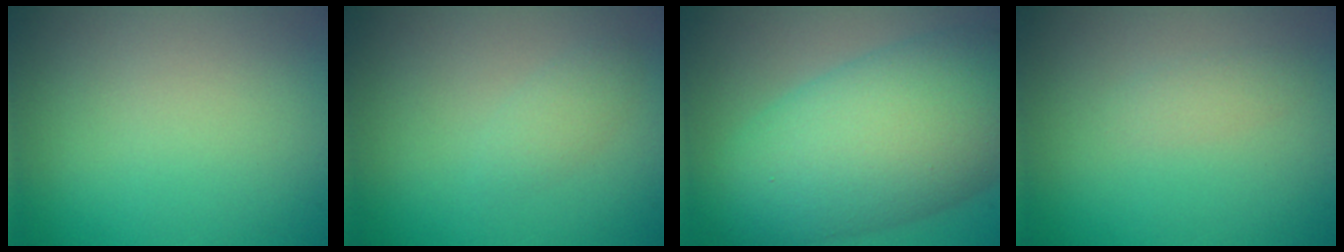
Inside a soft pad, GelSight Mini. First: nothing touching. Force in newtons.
{"total": 1.3, "press": 1.3, "slide": 0.1}
{"total": 11.2, "press": 11.2, "slide": 0.3}
{"total": 0.9, "press": 0.9, "slide": 0.0}